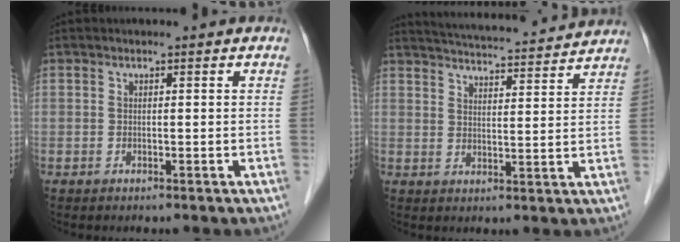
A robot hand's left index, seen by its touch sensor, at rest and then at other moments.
{"total": 17.3, "force": [16.4, 1.5, 5.5], "torque": [-0.090, 0.017, 0.221]}